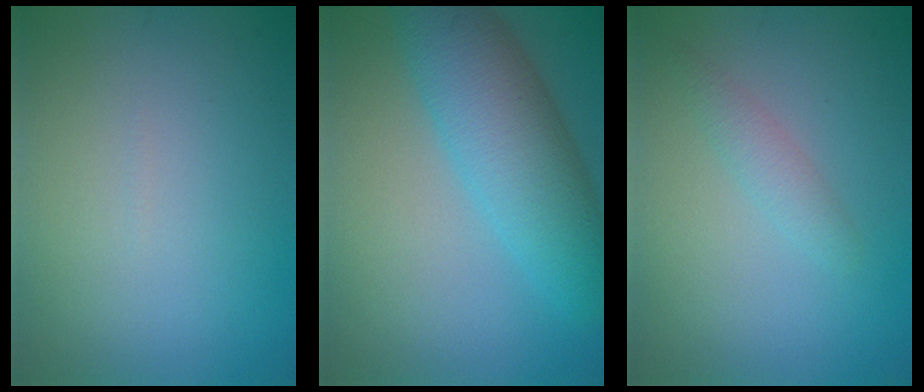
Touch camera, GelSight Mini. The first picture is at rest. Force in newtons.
{"total": 7.8, "press": 7.8, "slide": 0.2}
{"total": 1.6, "press": 1.6, "slide": 0.2}